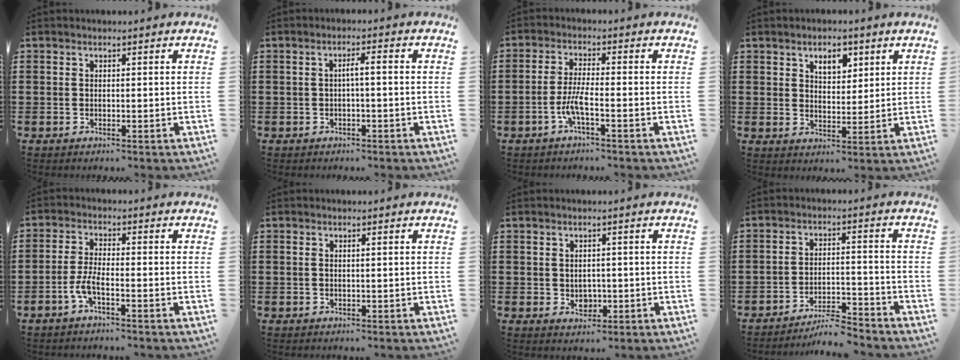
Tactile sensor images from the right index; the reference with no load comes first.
{"total": 2.1, "force": [-0.4, 0.1, 2.1], "torque": [-0.039, 0.000, -0.010]}
{"total": 4.3, "force": [-2.1, 0.4, 3.8], "torque": [-0.093, -0.011, -0.048]}
{"total": 4.5, "force": [2.7, 2.6, 2.6], "torque": [-0.037, 0.001, 0.043]}
{"total": 3.8, "force": [-2.3, 0.6, 3.0], "torque": [-0.073, -0.005, -0.047]}
{"total": 0.7, "force": [0.1, 0.1, 0.7], "torque": [-0.015, -0.001, 0.002]}
{"total": 2.2, "force": [-0.1, 1.7, 1.4], "torque": [-0.021, 0.001, -0.005]}
{"total": 5.3, "force": [-5.0, 0.1, 1.7], "torque": [-0.031, -0.001, -0.099]}